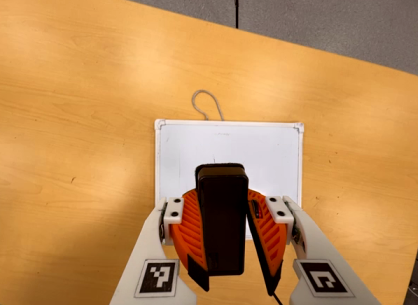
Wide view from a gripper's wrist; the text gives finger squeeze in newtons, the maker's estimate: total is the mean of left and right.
{"total": 9.9, "left": 9.4, "right": 10.3}